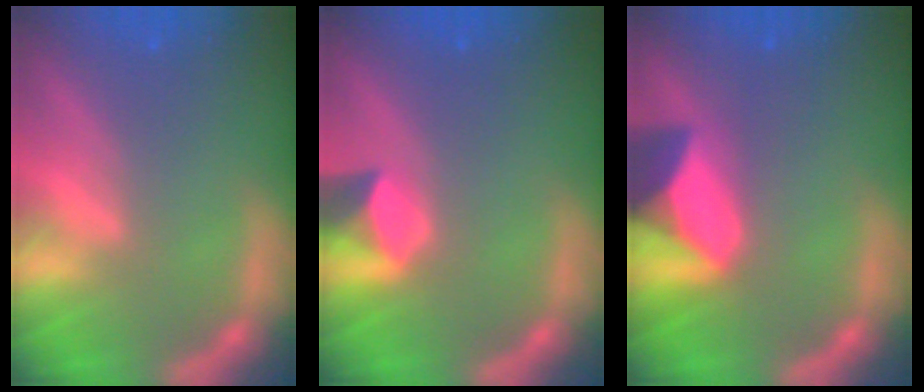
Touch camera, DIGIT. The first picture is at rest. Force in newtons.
{"total": 3.0}
{"total": 8.4}